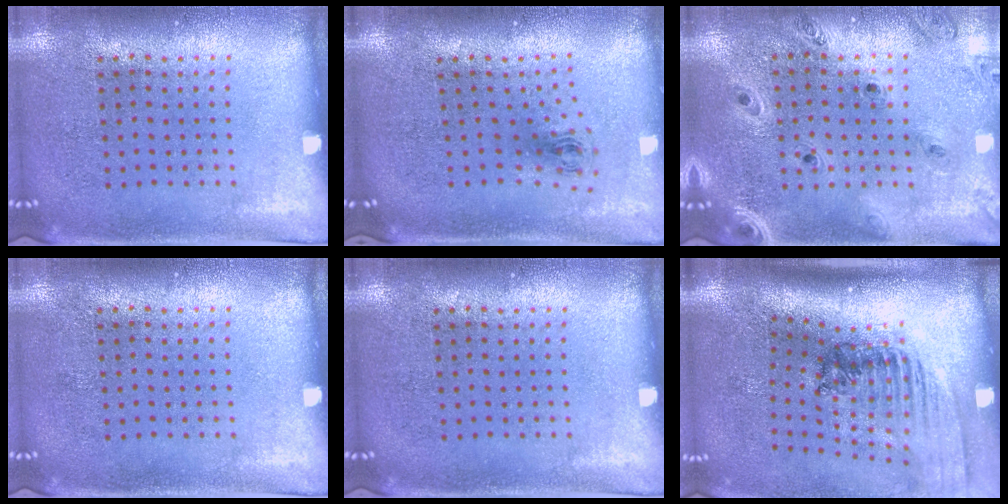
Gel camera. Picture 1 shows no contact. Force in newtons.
{"total": 0.8, "press": 0.3, "slide": 0.7}
{"total": 1.3, "press": 1.3, "slide": 0.2}
{"total": 0.0}
{"total": 0.0}
{"total": 1.8, "press": 1.4, "slide": 1.2}